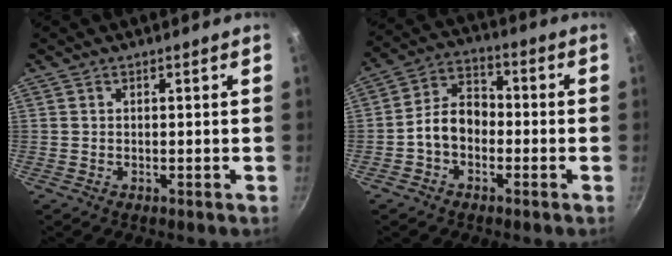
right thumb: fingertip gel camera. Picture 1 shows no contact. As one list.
[{"total": 8.2, "force": [-2.0, 6.0, 5.3], "torque": [-0.061, 0.037, -0.049]}]